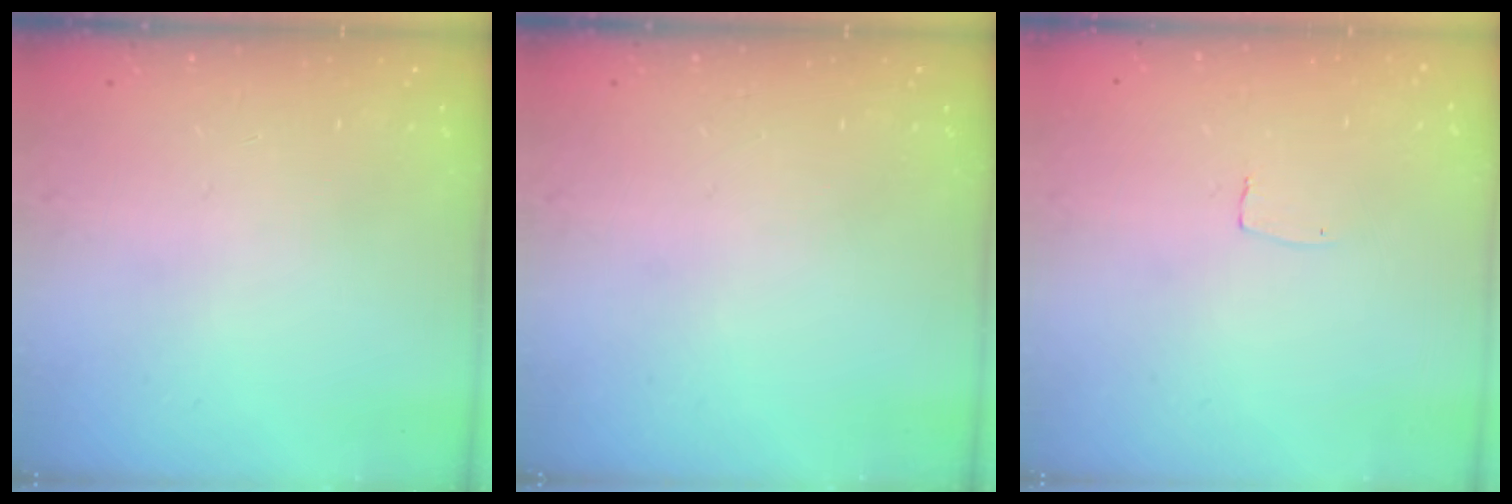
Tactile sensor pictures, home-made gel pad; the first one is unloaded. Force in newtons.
{"total": 0.0}
{"total": 3.0, "press": 3.0, "slide": 0.2}